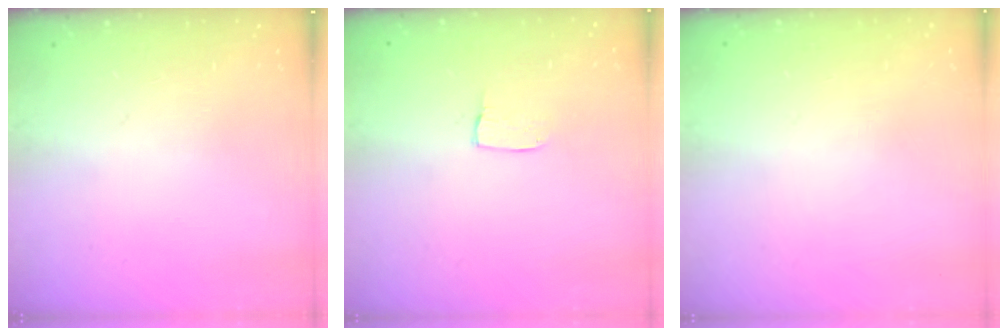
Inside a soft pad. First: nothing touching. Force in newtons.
{"total": 4.1, "press": 4.0, "slide": 0.2}
{"total": 0.0}